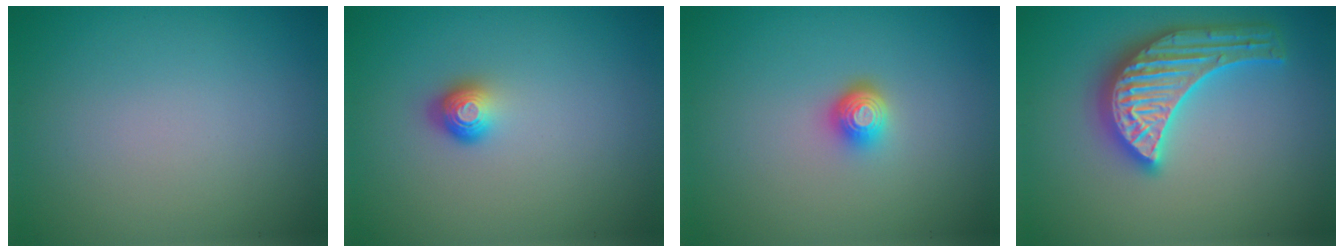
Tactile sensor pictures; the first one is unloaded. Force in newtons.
{"total": 1.8, "press": 1.2, "slide": 1.2}
{"total": 2.1, "press": 1.5, "slide": 1.5}
{"total": 5.6, "press": 5.6, "slide": 0.7}